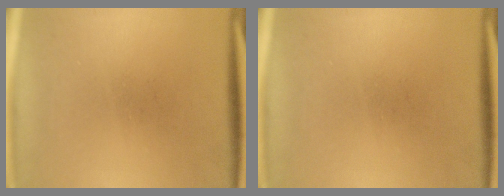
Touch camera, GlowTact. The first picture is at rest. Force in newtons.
{"total": 0.0}